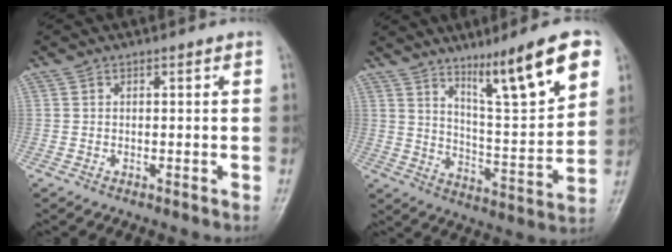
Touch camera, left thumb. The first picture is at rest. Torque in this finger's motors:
{"motor_torque": [0.56, 0.40, 1.36, -0.91, 0.17]}